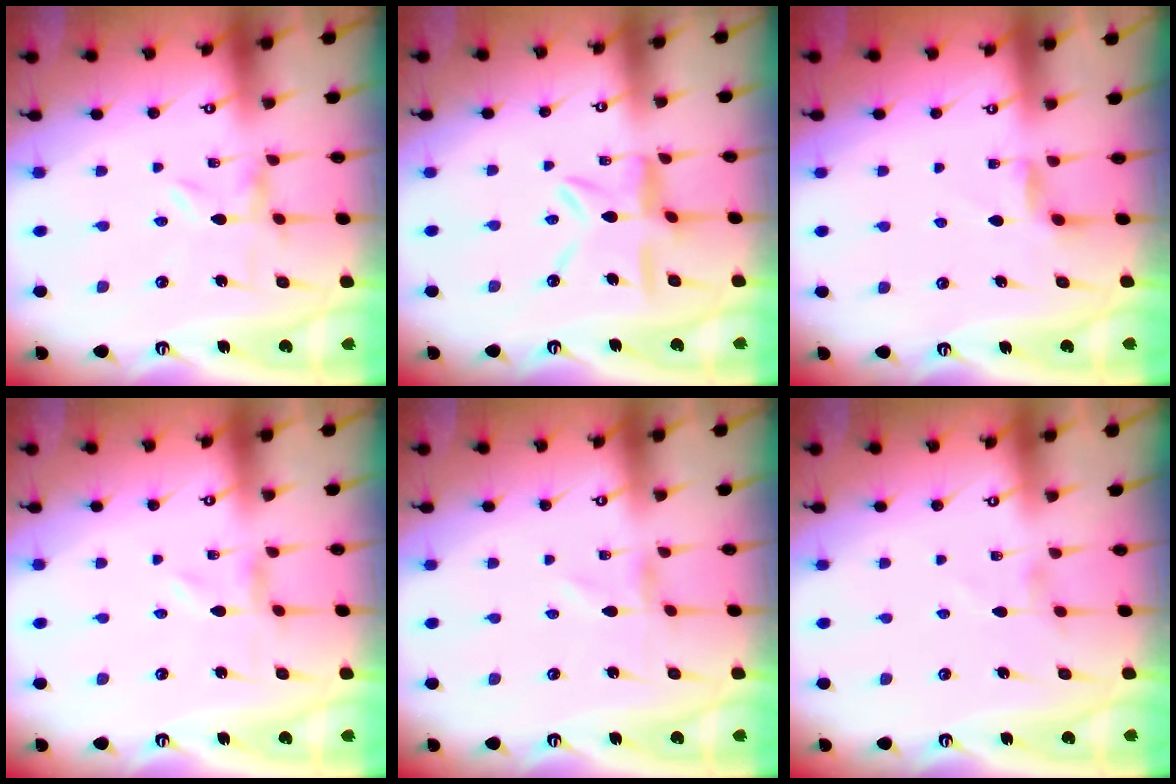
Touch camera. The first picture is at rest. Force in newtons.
{"total": 12.0, "press": 11.9, "slide": 1.0}
{"total": 3.1, "press": 3.1, "slide": 0.5}
{"total": 0.0}
{"total": 1.0, "press": 1.0, "slide": 0.1}
{"total": 1.9, "press": 1.9, "slide": 0.3}